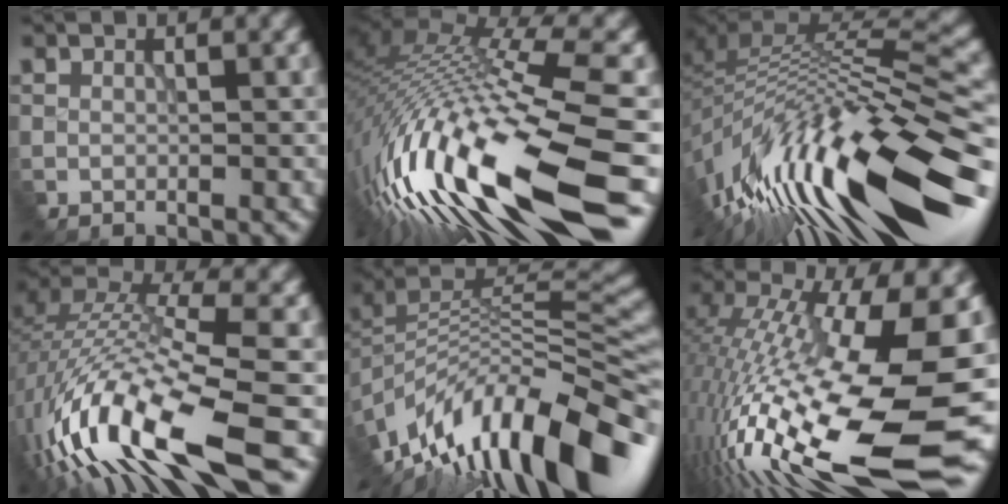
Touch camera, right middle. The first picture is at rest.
{"total": 17.3, "force": [-7.7, 3.9, 15.0], "torque": [-0.300, -0.010, -0.131]}
{"total": 15.7, "force": [-6.8, 5.0, 13.2], "torque": [-0.245, 0.018, -0.118]}
{"total": 14.6, "force": [-6.5, 4.1, 12.5], "torque": [-0.267, 0.005, -0.114]}
{"total": 13.6, "force": [-7.3, 5.0, 10.3], "torque": [-0.188, 0.024, -0.132]}
{"total": 18.1, "force": [-3.8, 4.8, 17.1], "torque": [-0.325, -0.017, -0.071]}